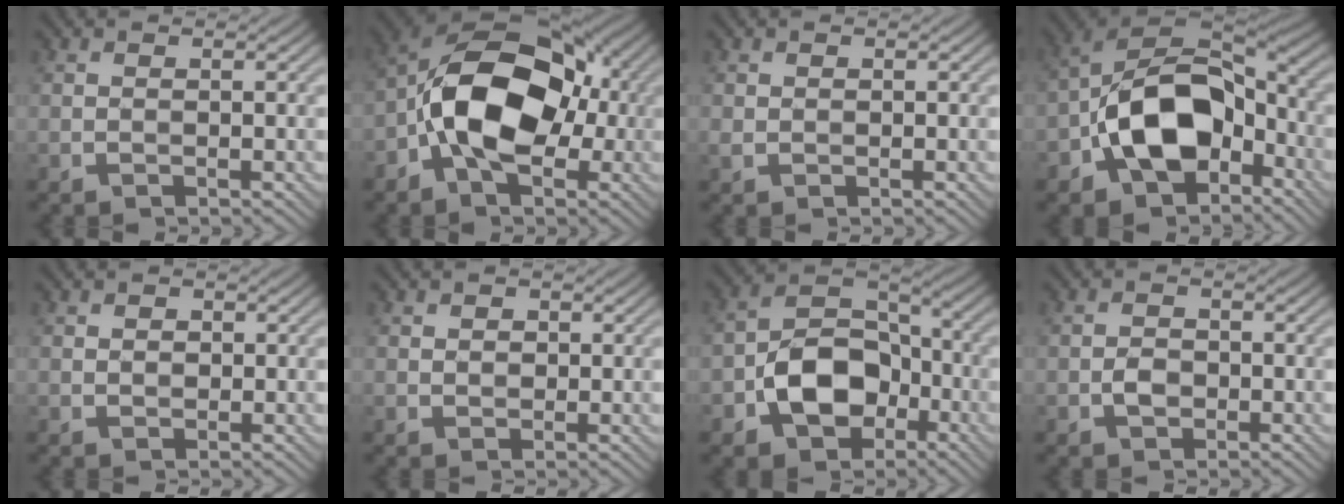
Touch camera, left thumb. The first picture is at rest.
{"total": 14.0, "force": [-2.3, 8.7, 10.7], "torque": [-0.174, 0.017, -0.061]}
{"total": 1.0, "force": [0.3, 0.9, 0.4], "torque": [-0.014, 0.000, 0.007]}
{"total": 14.3, "force": [-4.7, 9.0, 10.0], "torque": [-0.199, -0.008, -0.100]}
{"total": 1.0, "force": [0.2, 0.9, 0.5], "torque": [-0.012, -0.001, 0.001]}
{"total": 1.3, "force": [0.3, 1.1, 0.6], "torque": [-0.016, 0.000, 0.002]}
{"total": 9.9, "force": [-3.9, 6.8, 6.0], "torque": [-0.107, 0.000, -0.081]}
{"total": 2.0, "force": [-1.0, 1.4, 1.2], "torque": [-0.025, 0.000, -0.022]}